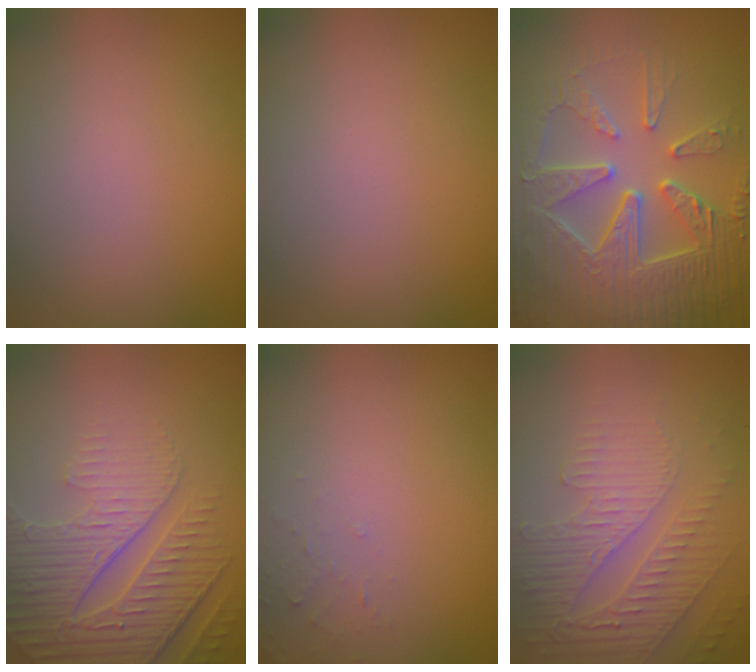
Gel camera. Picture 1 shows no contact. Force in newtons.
{"total": 0.0}
{"total": 8.9, "press": 6.3, "slide": 6.3}
{"total": 6.6, "press": 5.2, "slide": 4.1}
{"total": 0.9, "press": 0.9, "slide": 0.1}
{"total": 5.6, "press": 3.2, "slide": 4.5}